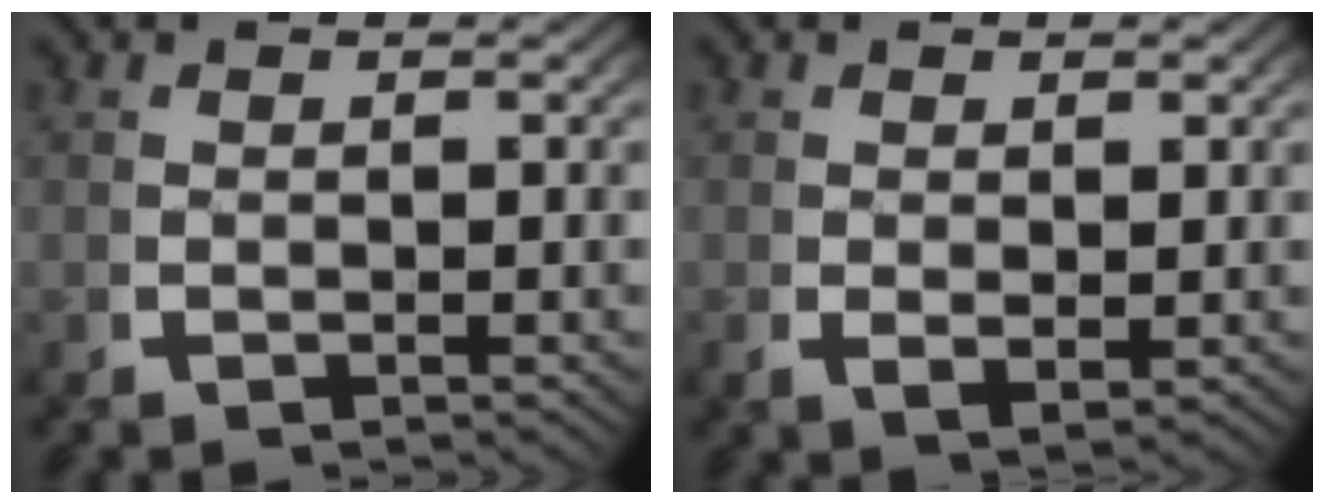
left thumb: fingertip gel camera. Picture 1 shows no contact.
{"total": 1.5, "force": [0.4, 0.8, 1.1], "torque": [-0.027, -0.009, 0.017]}